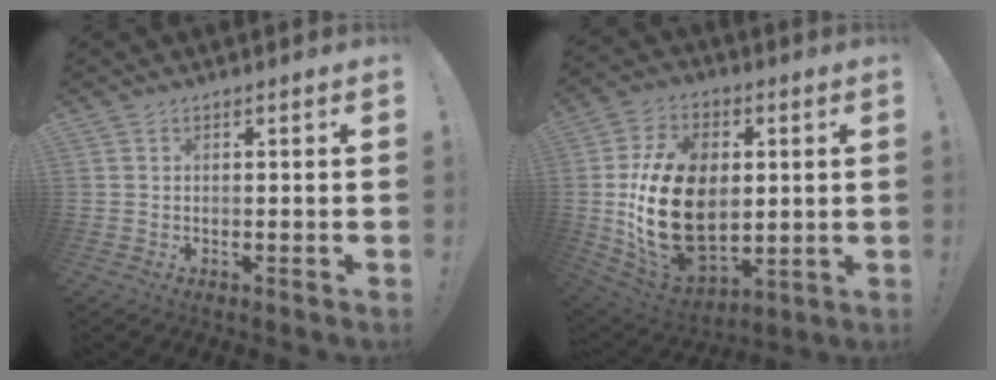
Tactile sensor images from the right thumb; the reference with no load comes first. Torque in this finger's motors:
{"motor_torque": [2.00, 3.01, 2.42, -0.35, 0.73]}